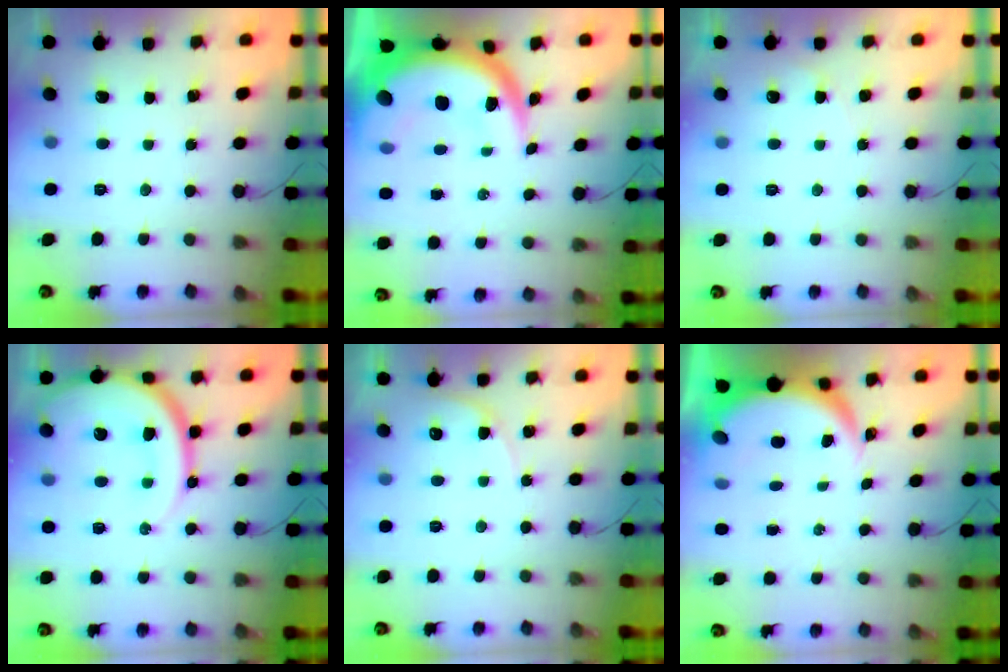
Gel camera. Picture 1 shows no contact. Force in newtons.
{"total": 16.1, "press": 16.1, "slide": 1.5}
{"total": 3.5, "press": 3.5, "slide": 0.2}
{"total": 19.6, "press": 19.6, "slide": 1.9}
{"total": 4.3, "press": 4.3, "slide": 0.5}
{"total": 5.3, "press": 5.3, "slide": 0.5}